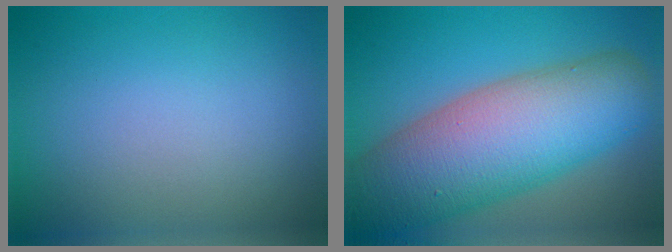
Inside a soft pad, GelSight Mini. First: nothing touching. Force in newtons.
{"total": 13.2, "press": 13.2, "slide": 0.7}